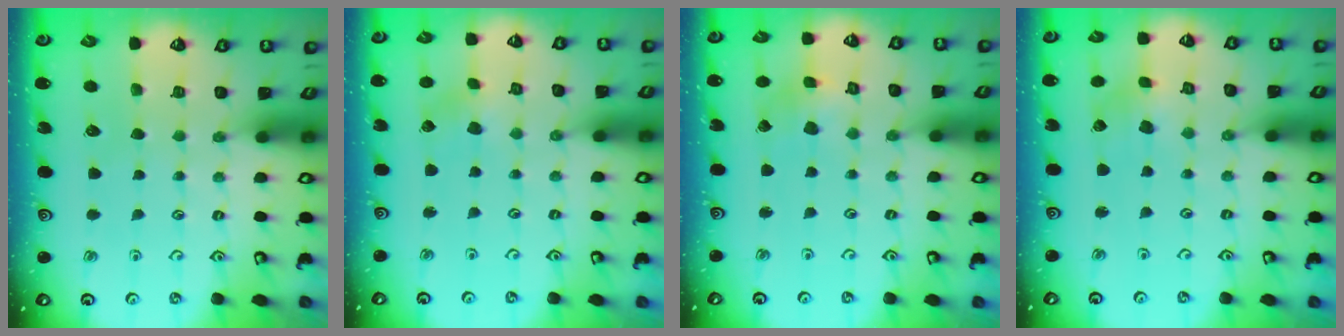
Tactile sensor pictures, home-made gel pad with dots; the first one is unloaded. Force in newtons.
{"total": 2.0, "press": 1.9, "slide": 0.6}
{"total": 2.3, "press": 2.3, "slide": 0.3}
{"total": 2.2, "press": 2.1, "slide": 0.6}